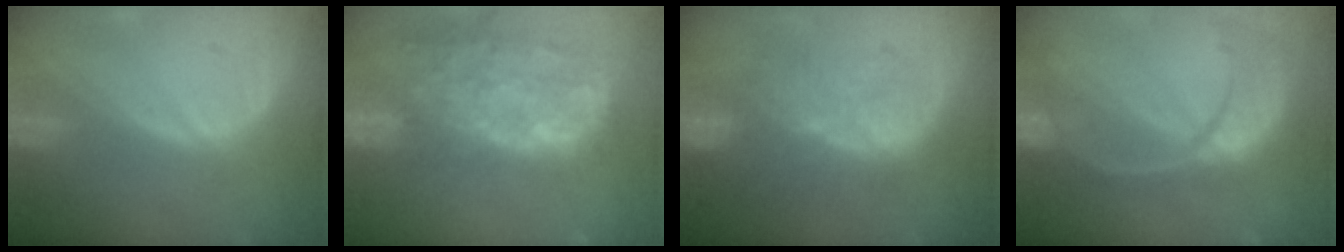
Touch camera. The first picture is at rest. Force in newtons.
{"total": 14.9, "press": 12.1, "slide": 8.8}
{"total": 10.1, "press": 9.5, "slide": 3.4}
{"total": 12.0, "press": 9.7, "slide": 7.0}